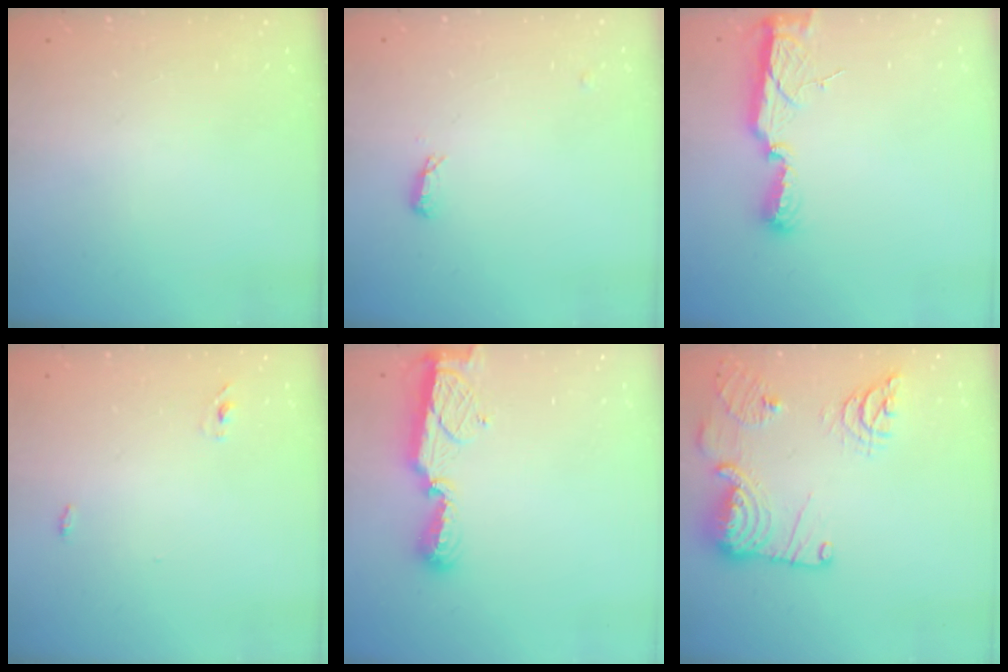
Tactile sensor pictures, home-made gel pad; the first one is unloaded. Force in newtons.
{"total": 6.1, "press": 5.8, "slide": 1.6}
{"total": 10.6, "press": 9.3, "slide": 5.2}
{"total": 3.0, "press": 2.8, "slide": 1.1}
{"total": 8.5, "press": 8.4, "slide": 0.2}
{"total": 18.8, "press": 18.6, "slide": 2.3}